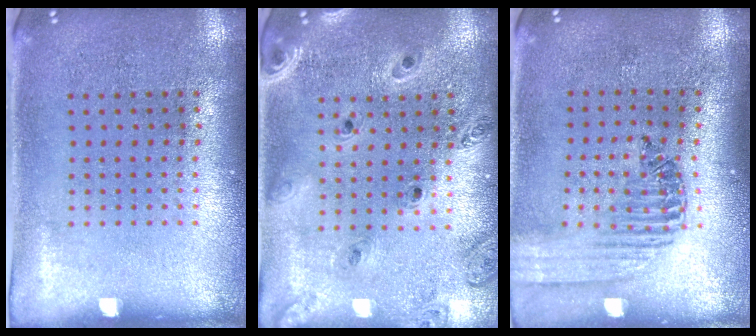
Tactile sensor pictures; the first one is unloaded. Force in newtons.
{"total": 1.3, "press": 1.3, "slide": 0.1}
{"total": 1.3, "press": 1.3, "slide": 0.4}